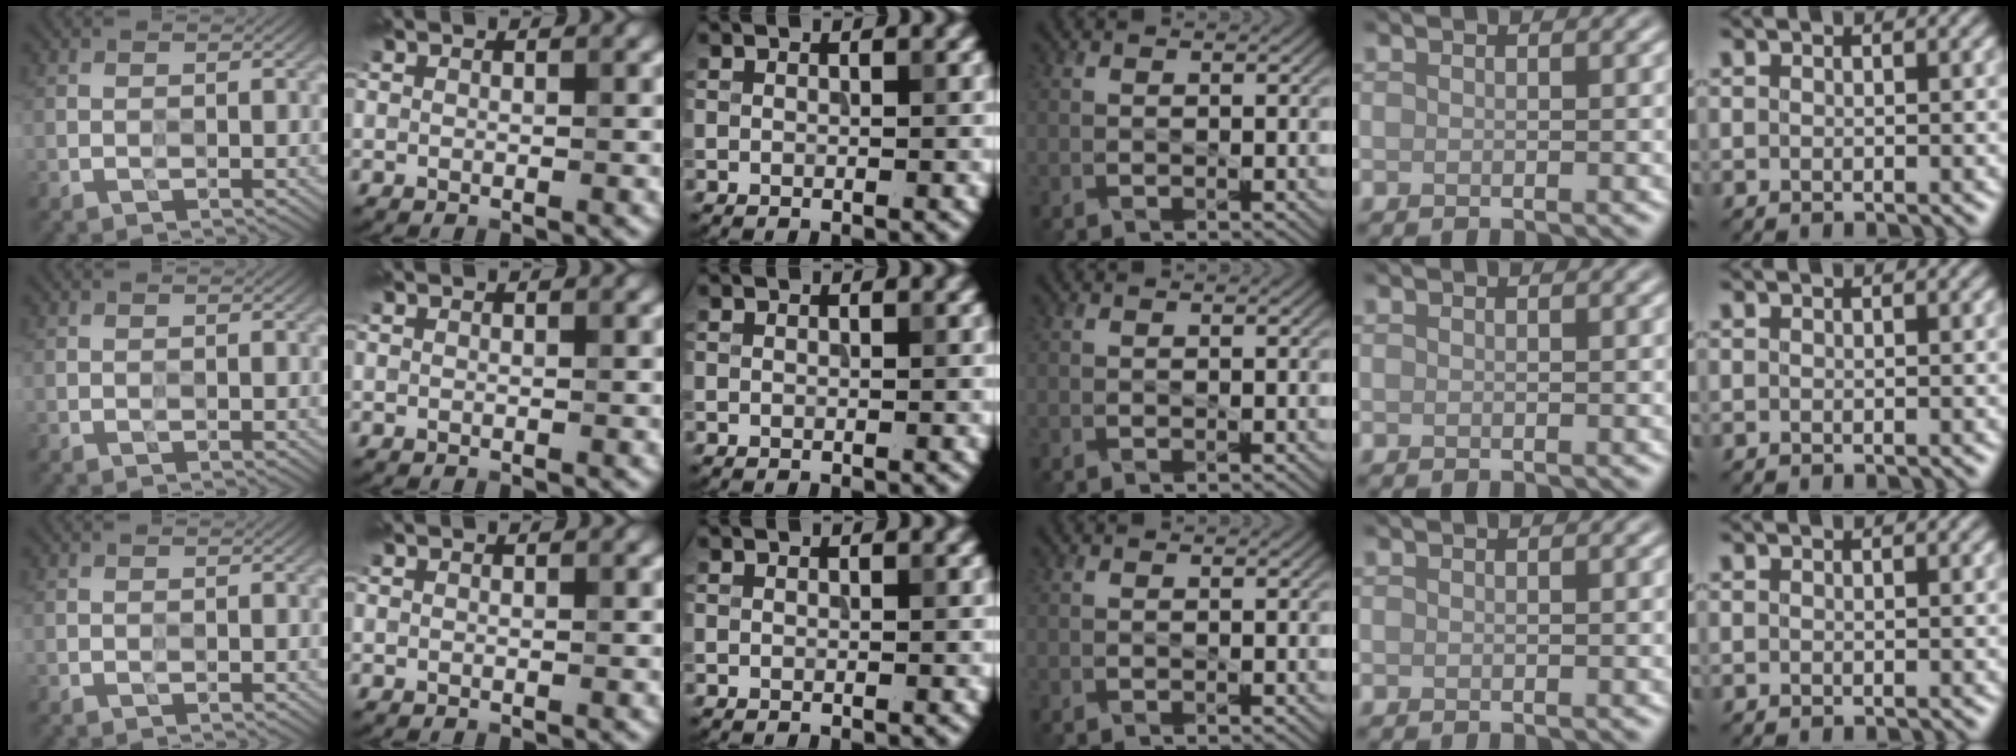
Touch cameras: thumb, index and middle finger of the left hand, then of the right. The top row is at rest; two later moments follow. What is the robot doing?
{"motion": "press", "object": "button"}